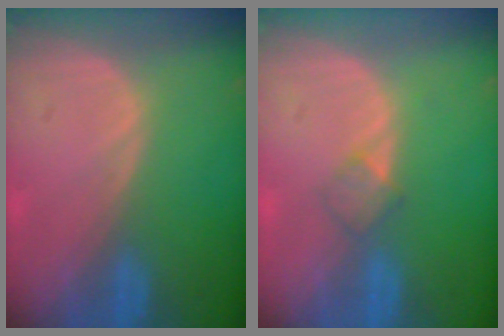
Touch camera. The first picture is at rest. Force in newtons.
{"total": 2.0, "press": 2.0, "slide": 0.2}